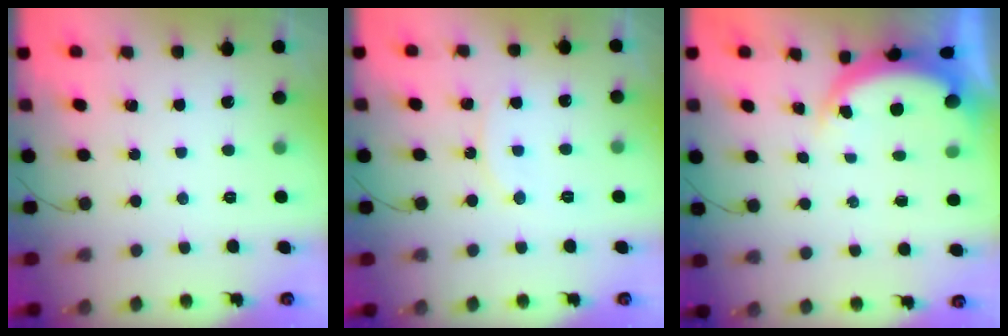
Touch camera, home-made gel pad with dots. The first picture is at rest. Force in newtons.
{"total": 6.8, "press": 6.8, "slide": 0.2}
{"total": 5.5, "press": 5.5, "slide": 0.4}